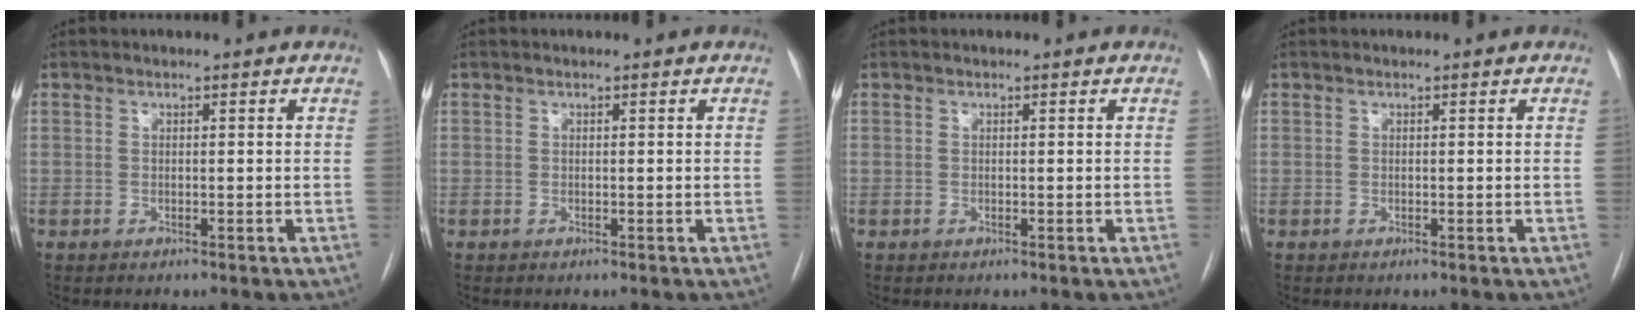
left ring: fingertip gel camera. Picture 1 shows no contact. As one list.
[{"total": 0.0}, {"total": 0.0}, {"total": 0.0}]